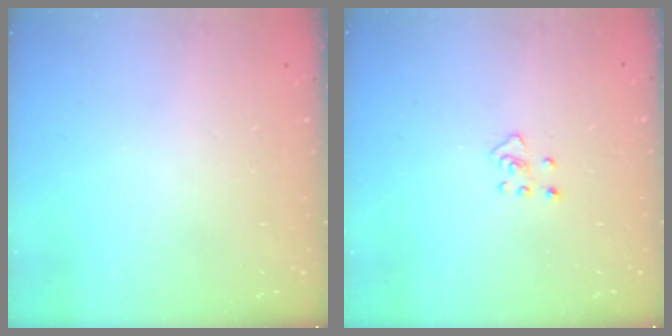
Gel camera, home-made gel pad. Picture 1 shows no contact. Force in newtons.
{"total": 3.4, "press": 3.3, "slide": 0.6}